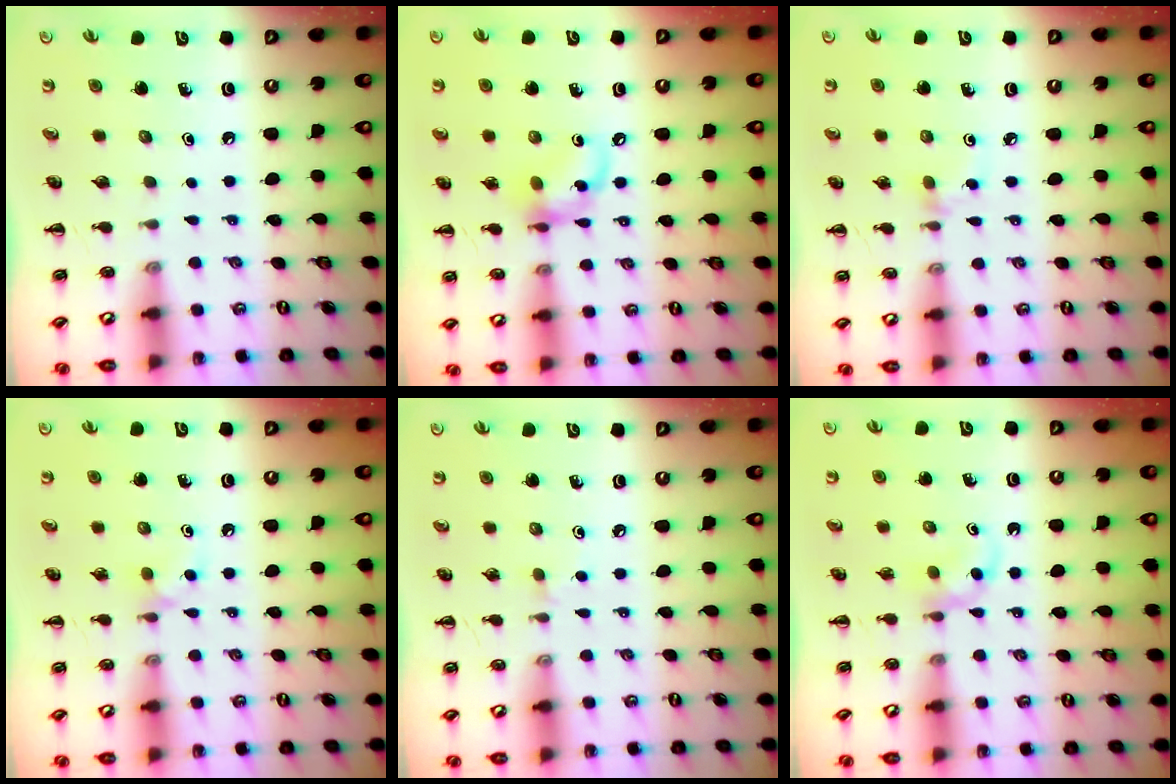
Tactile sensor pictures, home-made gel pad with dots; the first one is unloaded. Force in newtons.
{"total": 10.2, "press": 10.1, "slide": 1.7}
{"total": 3.7, "press": 3.5, "slide": 1.2}
{"total": 4.6, "press": 4.3, "slide": 1.6}
{"total": 3.8, "press": 3.5, "slide": 1.4}
{"total": 2.5, "press": 2.3, "slide": 1.1}